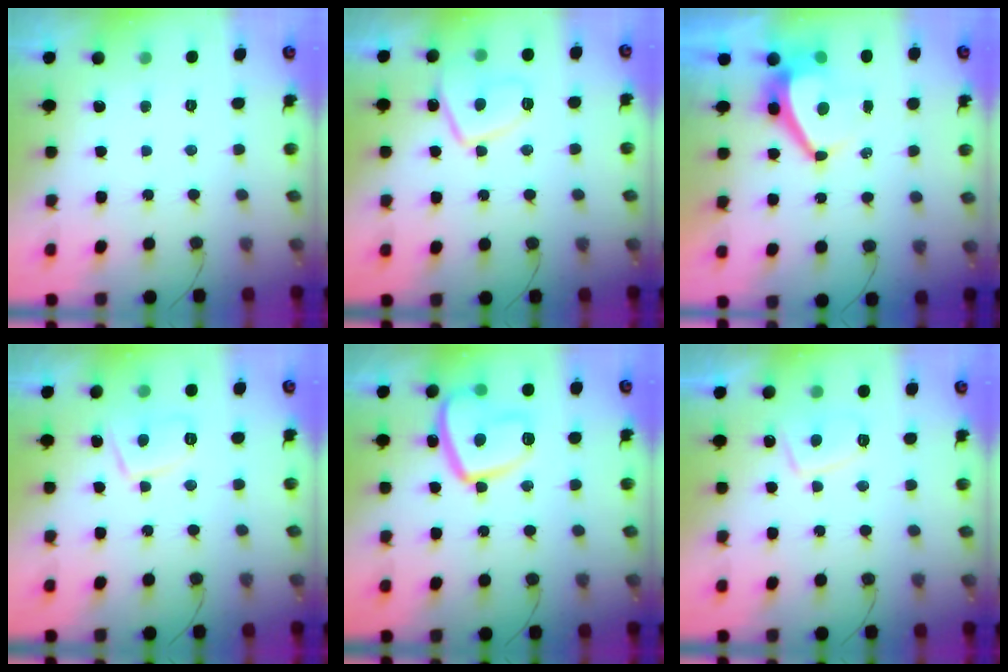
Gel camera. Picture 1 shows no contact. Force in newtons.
{"total": 10.6, "press": 10.5, "slide": 1.2}
{"total": 7.2, "press": 7.1, "slide": 0.6}
{"total": 7.3, "press": 7.3, "slide": 0.7}
{"total": 14.2, "press": 14.2, "slide": 1.3}
{"total": 7.4, "press": 7.2, "slide": 1.3}